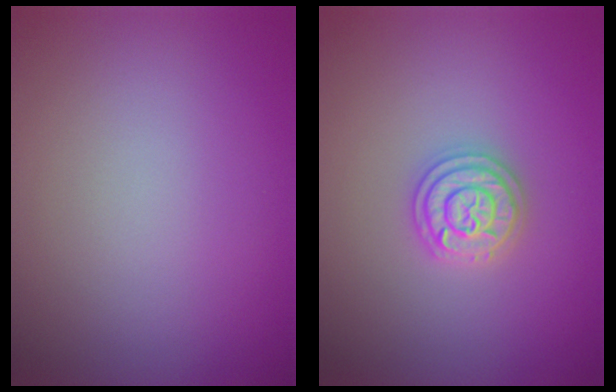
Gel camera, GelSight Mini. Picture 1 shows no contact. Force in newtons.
{"total": 3.4, "press": 3.3, "slide": 0.5}